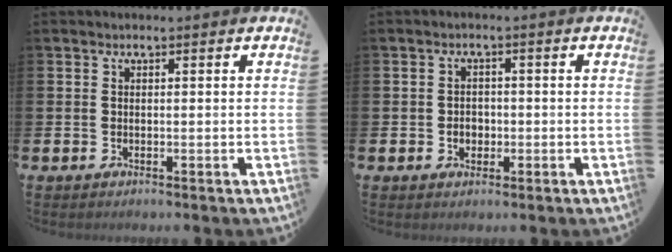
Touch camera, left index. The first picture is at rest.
{"total": 2.0, "force": [-0.5, 1.7, 1.0], "torque": [0.000, -0.002, -0.018]}